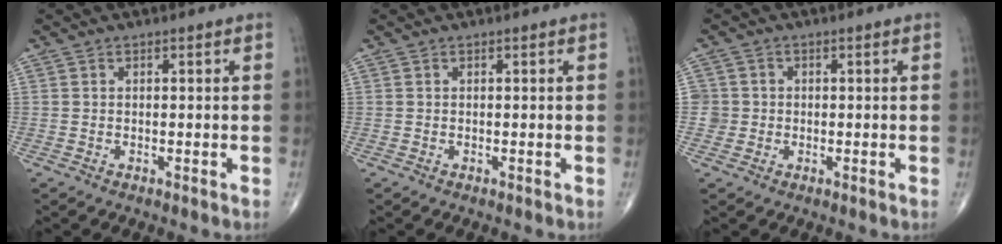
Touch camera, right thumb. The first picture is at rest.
{"total": 0.0}
{"total": 2.9, "force": [-0.2, 2.8, 0.0], "torque": [0.023, 0.008, -0.004]}